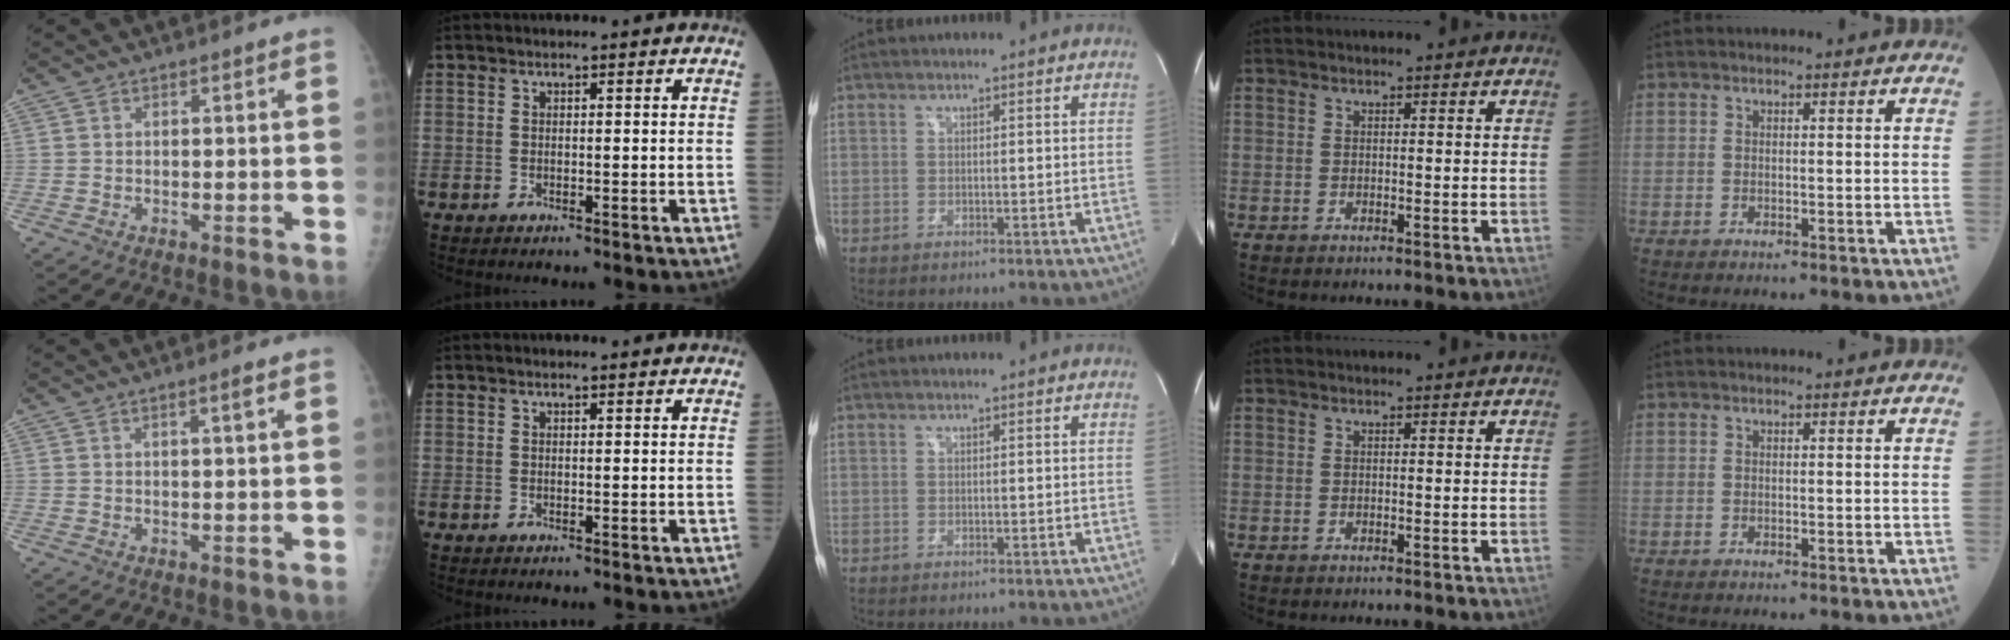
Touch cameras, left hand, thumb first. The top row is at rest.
{"thumb": {"total": 1.7, "force": [0.8, 0.0, 1.5], "torque": [-0.026, -0.002, 0.013]}, "index": {"total": 1.1, "force": [1.0, 0.2, 0.4], "torque": [-0.011, 0.009, 0.014]}}